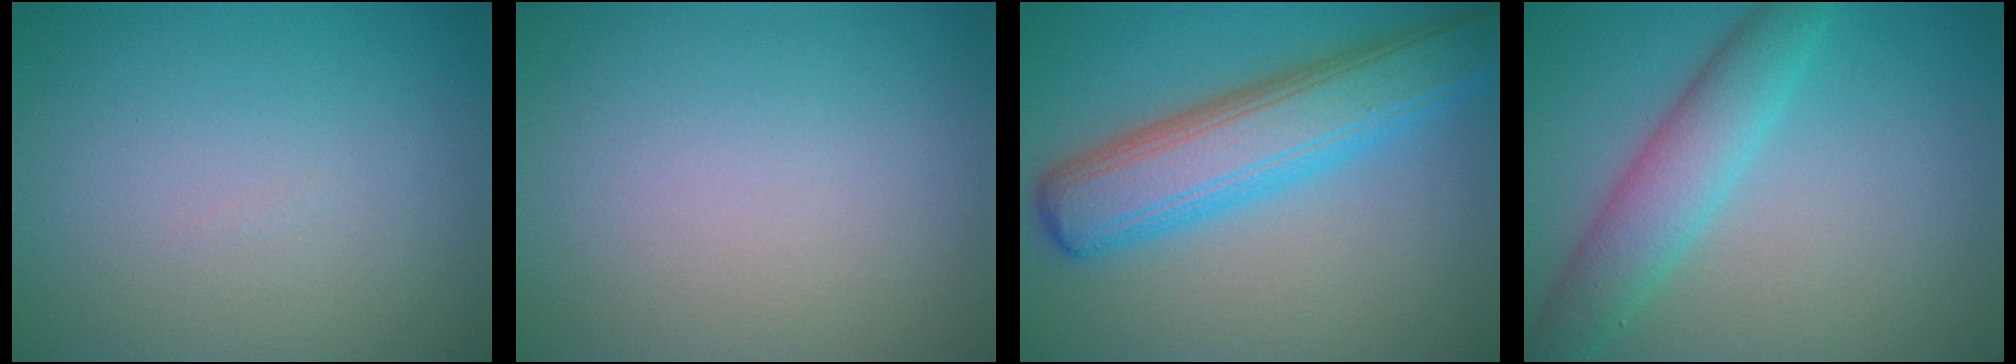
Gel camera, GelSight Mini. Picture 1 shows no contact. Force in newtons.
{"total": 0.0}
{"total": 8.0, "press": 8.0, "slide": 0.2}
{"total": 4.8, "press": 4.8, "slide": 0.0}